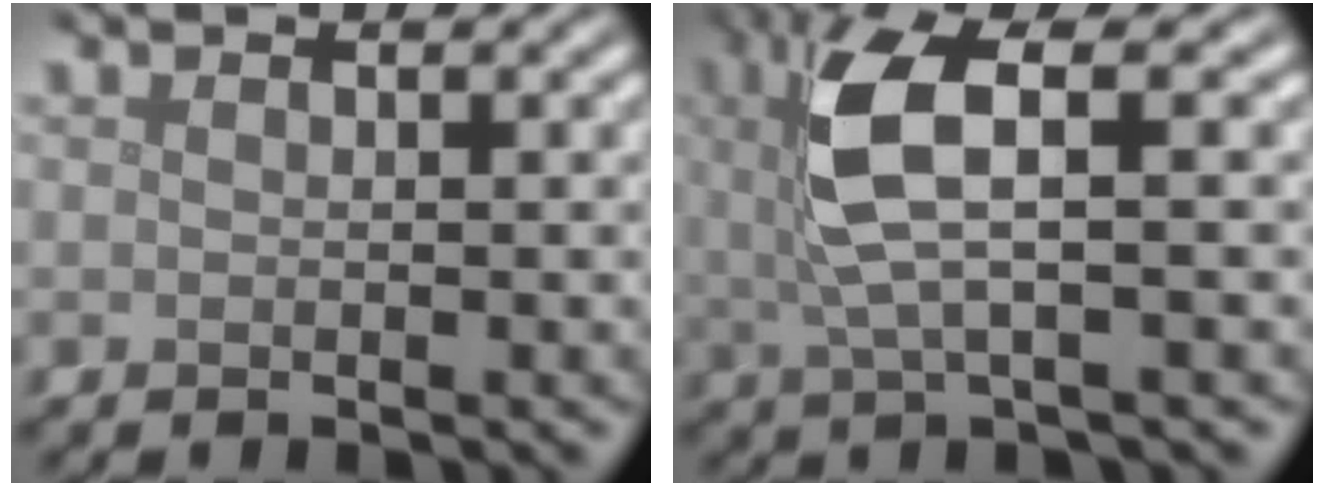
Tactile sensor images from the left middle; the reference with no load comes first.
{"total": 5.8, "force": [1.2, 1.4, 5.5], "torque": [-0.125, 0.005, 0.027]}